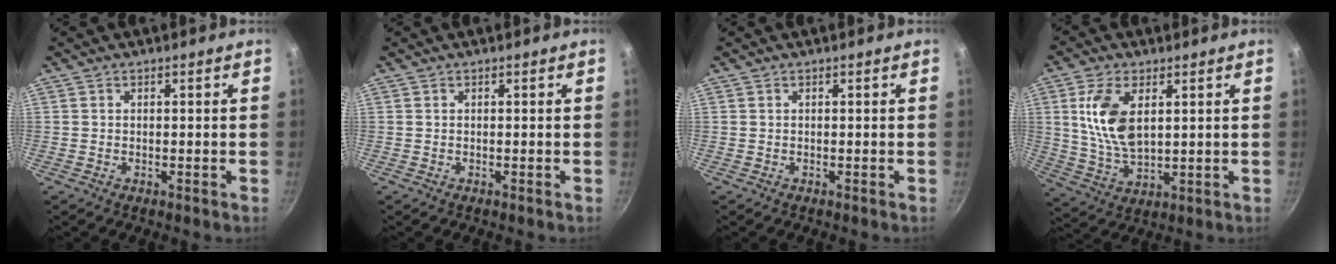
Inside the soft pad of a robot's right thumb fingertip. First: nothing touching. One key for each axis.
{"total": 0.0}
{"total": 0.0}
{"total": 11.5, "fx": 3.0, "fy": 6.0, "fz": 9.2, "tx": -0.179, "ty": -0.013, "tz": 0.065}